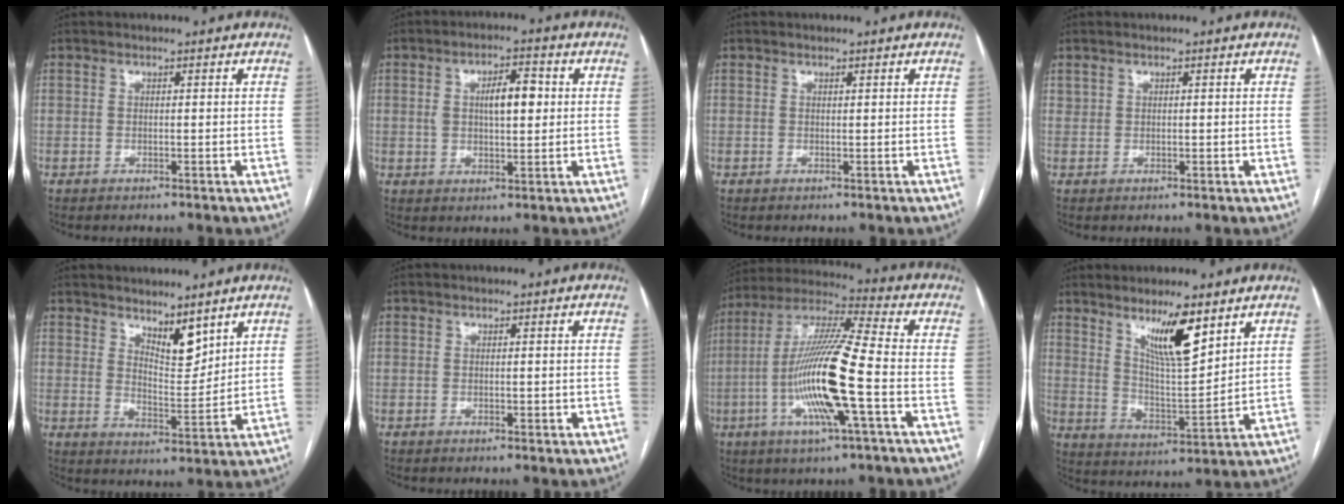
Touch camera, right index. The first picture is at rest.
{"total": 6.4, "force": [1.2, 2.5, 5.8], "torque": [-0.099, 0.016, 0.024]}
{"total": 0.0}
{"total": 0.8, "force": [0.5, 0.6, 0.2], "torque": [-0.004, 0.003, 0.014]}
{"total": 5.8, "force": [4.3, 2.0, 3.3], "torque": [-0.057, -0.013, 0.082]}
{"total": 0.9, "force": [-0.1, 0.6, 0.7], "torque": [-0.010, 0.000, 0.002]}
{"total": 16.4, "force": [-4.0, 0.6, 15.9], "torque": [-0.319, -0.006, -0.081]}
{"total": 10.1, "force": [6.3, 1.5, 7.7], "torque": [-0.138, -0.009, 0.116]}